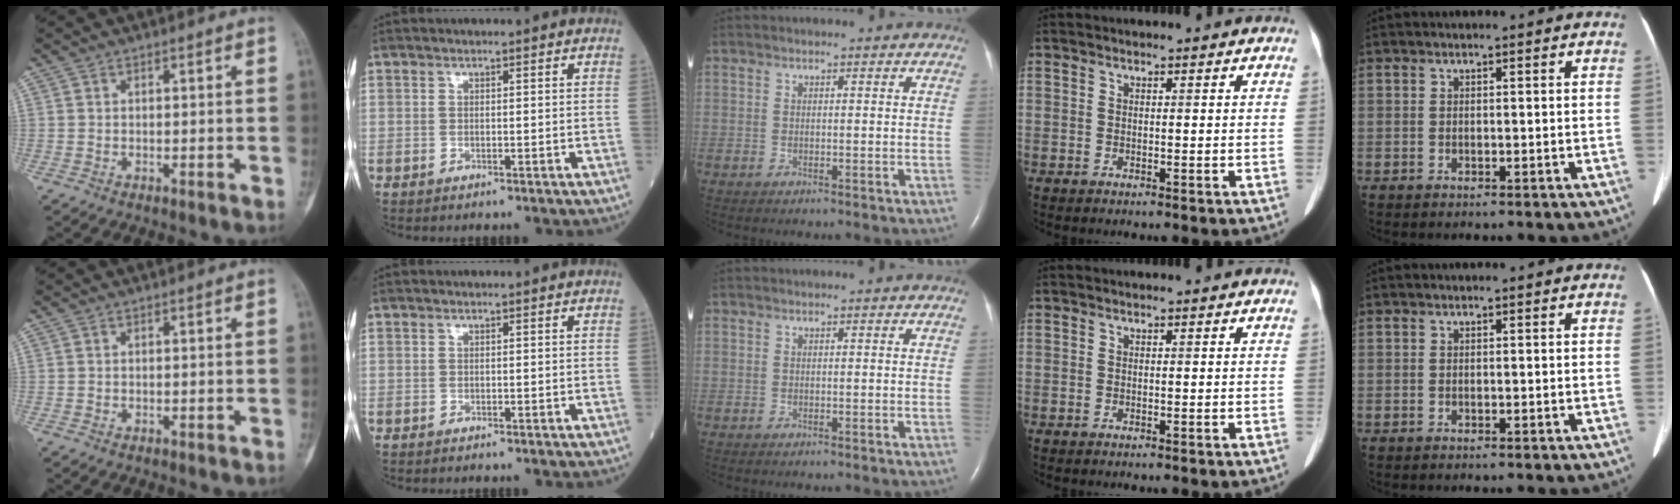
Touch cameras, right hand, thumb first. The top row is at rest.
{}